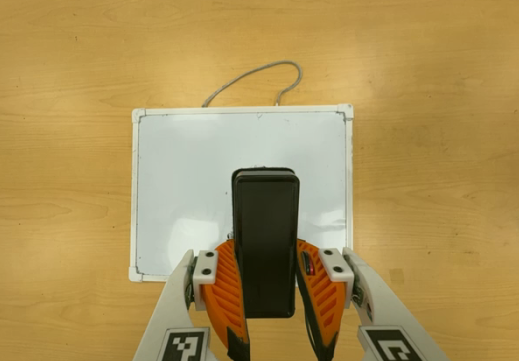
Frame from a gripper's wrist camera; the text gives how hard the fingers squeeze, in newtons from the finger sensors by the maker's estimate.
{"total": 8.1, "left": 6.5, "right": 9.7}